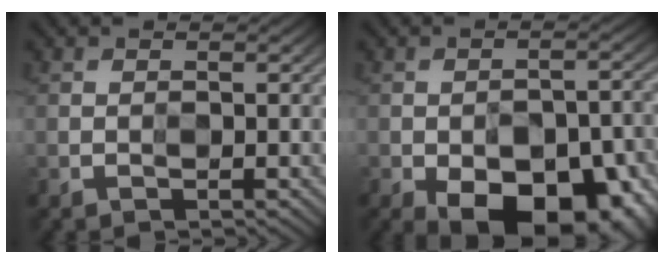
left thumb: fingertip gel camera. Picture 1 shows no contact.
{"total": 16.3, "force": [-9.5, 9.4, 9.4], "torque": [-0.099, -0.018, -0.112]}